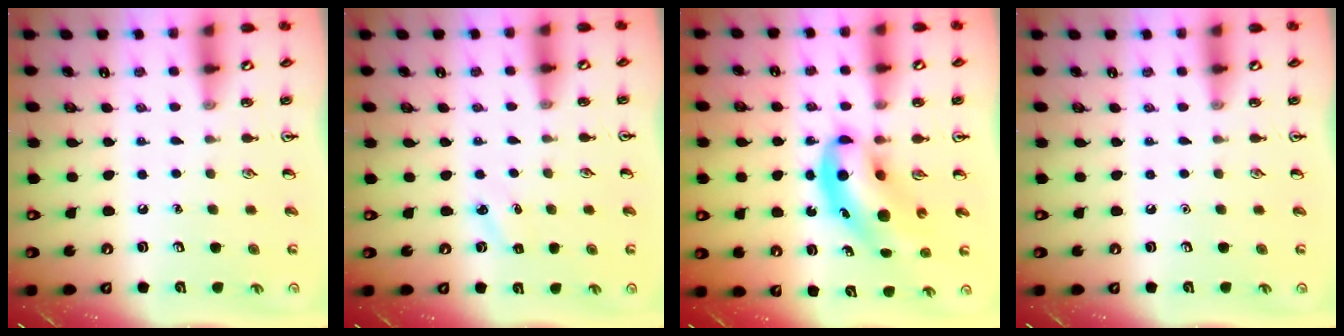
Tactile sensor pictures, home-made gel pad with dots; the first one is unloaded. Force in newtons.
{"total": 3.2, "press": 3.0, "slide": 1.0}
{"total": 9.3, "press": 8.9, "slide": 2.6}
{"total": 0.0}